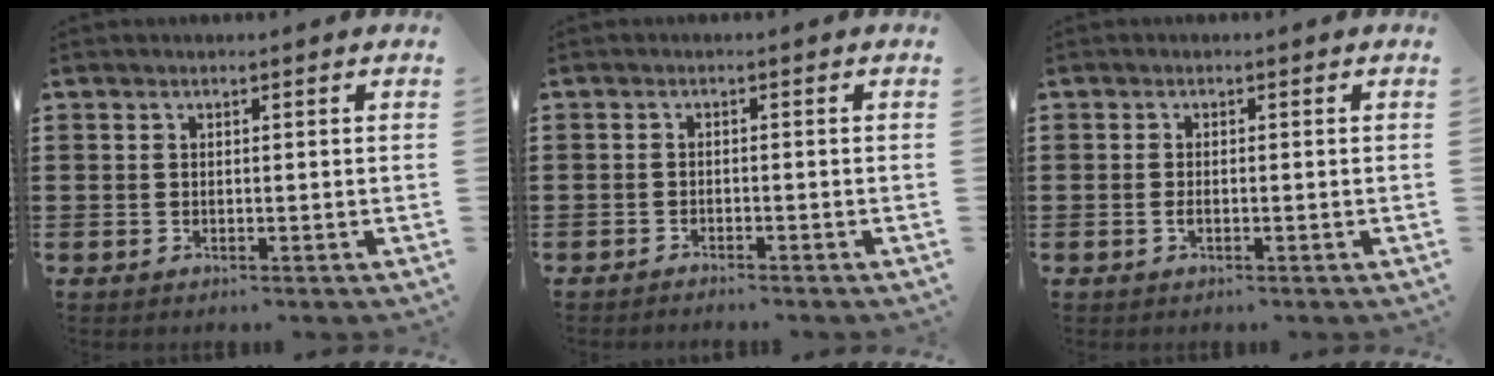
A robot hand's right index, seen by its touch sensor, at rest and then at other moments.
{"total": 1.1, "force": [-1.1, -0.1, 0.0], "torque": [-0.002, 0.003, -0.023]}
{"total": 0.9, "force": [-0.3, 0.3, 0.8], "torque": [-0.015, -0.003, -0.004]}